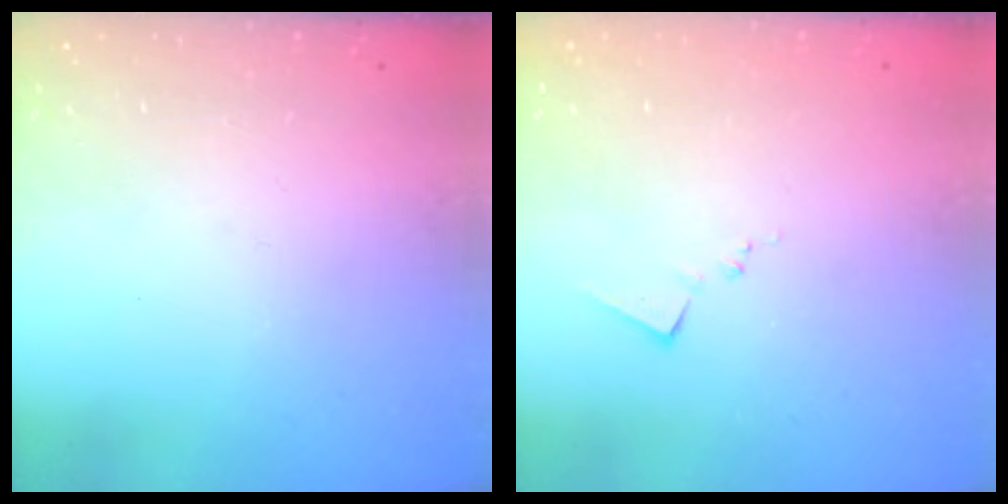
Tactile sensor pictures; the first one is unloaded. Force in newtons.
{"total": 8.2, "press": 8.2, "slide": 0.3}